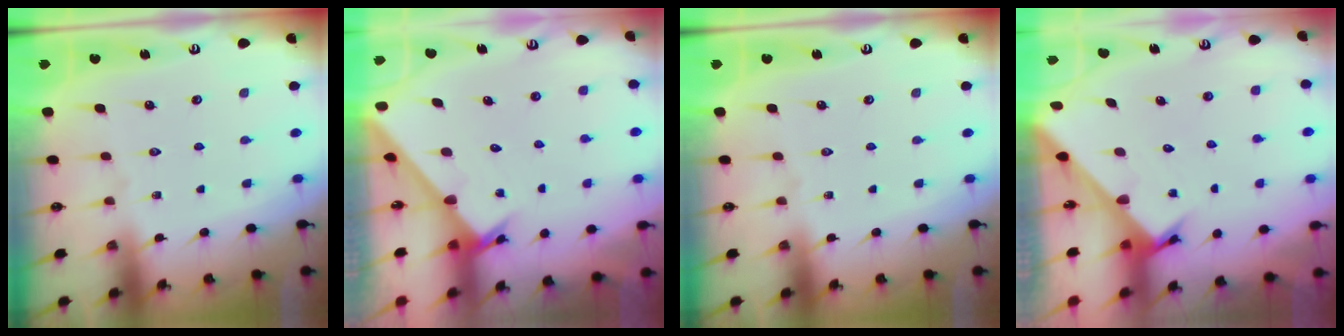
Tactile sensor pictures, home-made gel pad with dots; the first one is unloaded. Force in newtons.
{"total": 1.3, "press": 1.3, "slide": 0.1}
{"total": 0.0}
{"total": 2.2, "press": 2.2, "slide": 0.1}